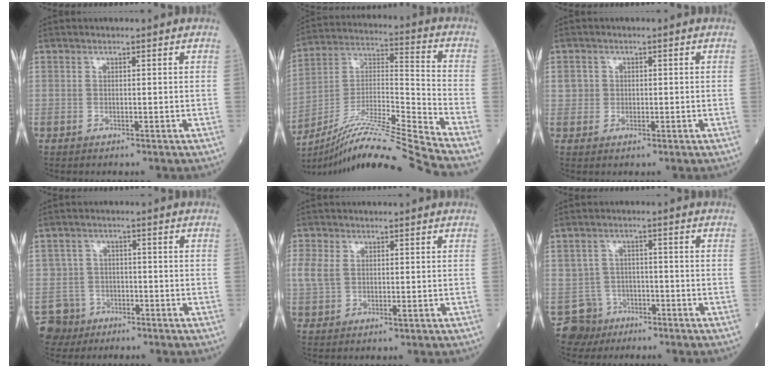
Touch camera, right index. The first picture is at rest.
{"total": 19.6, "force": [-17.2, -2.9, 8.9], "torque": [-0.177, 0.002, -0.306]}
{"total": 2.2, "force": [0.2, 2.1, 0.5], "torque": [-0.005, 0.004, 0.003]}
{"total": 5.3, "force": [-2.7, 4.5, -0.7], "torque": [0.013, 0.012, -0.048]}
{"total": 5.8, "force": [0.9, 4.1, 4.1], "torque": [-0.106, 0.004, 0.022]}
{"total": 5.3, "force": [-2.8, 4.4, -0.8], "torque": [0.015, 0.011, -0.048]}